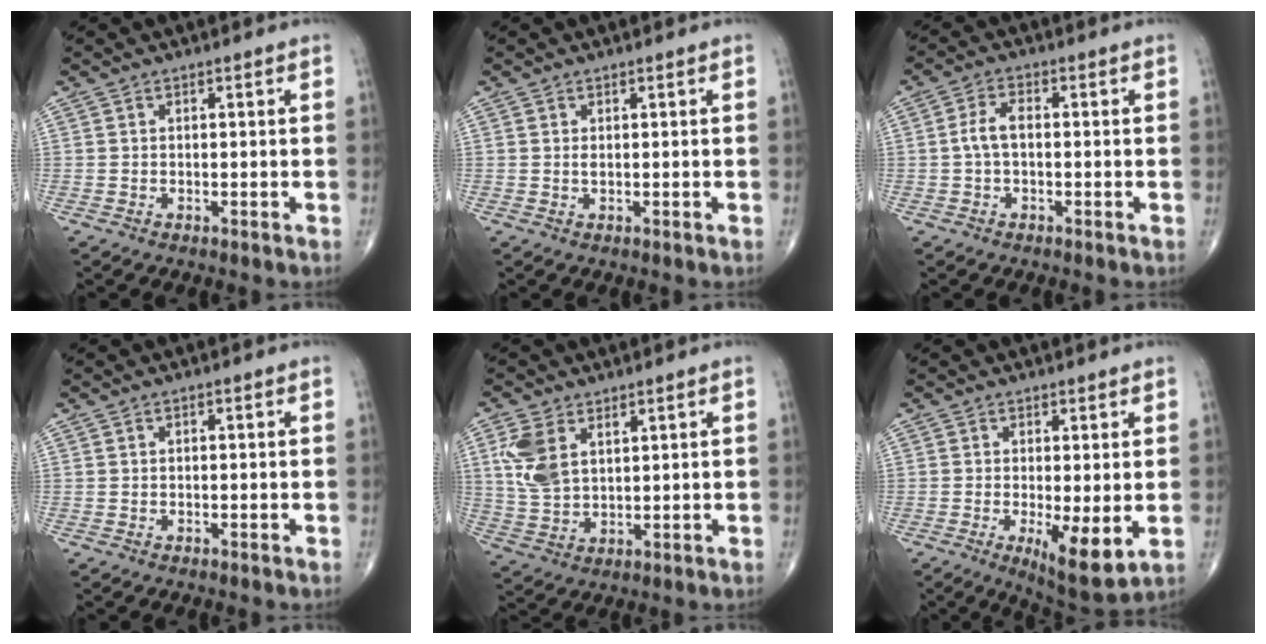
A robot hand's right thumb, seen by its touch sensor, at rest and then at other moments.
{"total": 0.6, "force": [0.1, 0.3, 0.5], "torque": [-0.007, -0.001, 0.003]}
{"total": 3.8, "force": [-0.2, 1.9, 3.3], "torque": [-0.068, 0.015, -0.008]}
{"total": 0.0}
{"total": 8.1, "force": [3.5, 4.7, 5.6], "torque": [-0.111, -0.006, 0.077]}
{"total": 8.4, "force": [-1.6, 2.4, 7.9], "torque": [-0.124, -0.027, -0.019]}